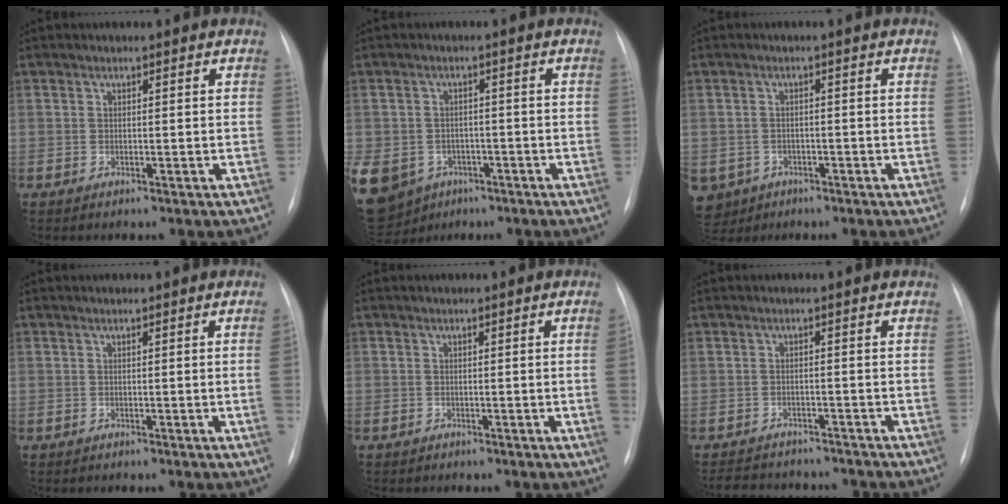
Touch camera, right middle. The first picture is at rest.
{"total": 18.2, "force": [-8.5, 14.5, 6.9], "torque": [-0.231, -0.005, -0.115]}
{"total": 7.5, "force": [-3.8, 6.3, 1.4], "torque": [-0.048, 0.004, -0.053]}
{"total": 1.5, "force": [-0.2, -0.4, 1.4], "torque": [-0.023, 0.000, -0.001]}
{"total": 1.7, "force": [-0.4, -0.3, 1.7], "torque": [-0.029, 0.001, -0.006]}
{"total": 9.2, "force": [-8.5, 2.8, 2.4], "torque": [-0.044, 0.003, -0.108]}